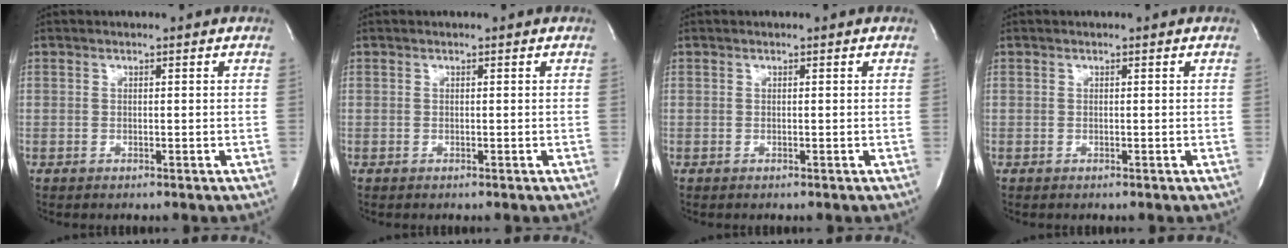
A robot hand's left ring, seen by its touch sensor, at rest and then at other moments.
{"total": 0.0}
{"total": 0.0}
{"total": 0.0}